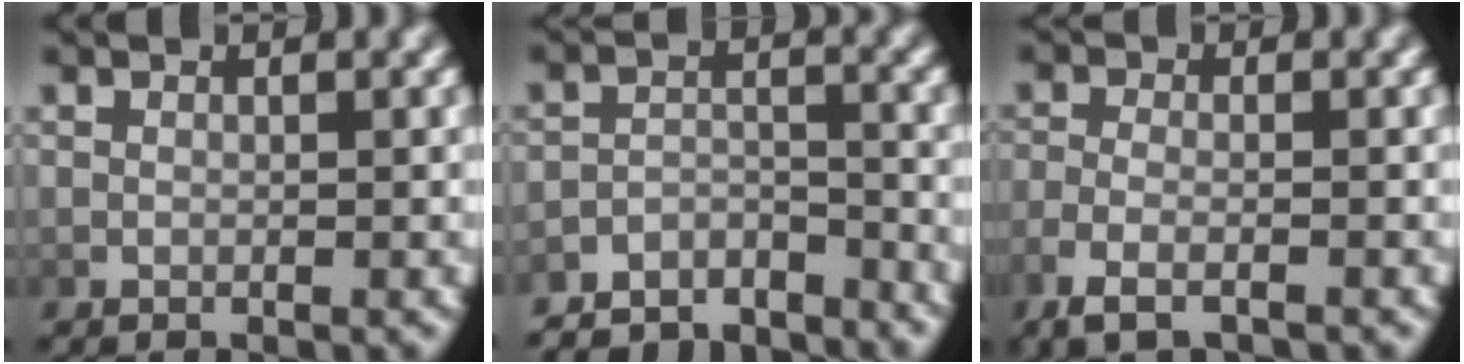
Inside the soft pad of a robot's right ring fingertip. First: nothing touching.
{"total": 7.0, "force": [-6.5, 2.1, 1.5], "torque": [-0.011, -0.017, -0.107]}
{"total": 3.1, "force": [-2.0, 1.0, 2.2], "torque": [-0.056, -0.010, -0.027]}